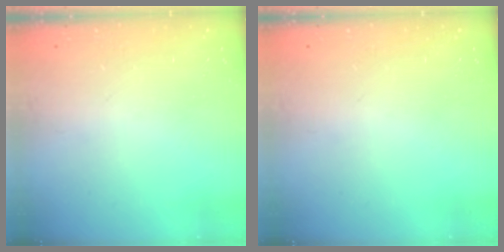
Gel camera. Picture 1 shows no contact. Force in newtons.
{"total": 0.0}